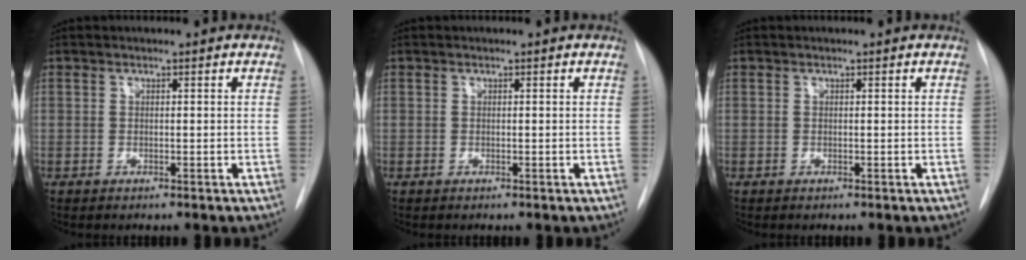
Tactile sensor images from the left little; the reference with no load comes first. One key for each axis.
{"total": 0.0}
{"total": 0.0}